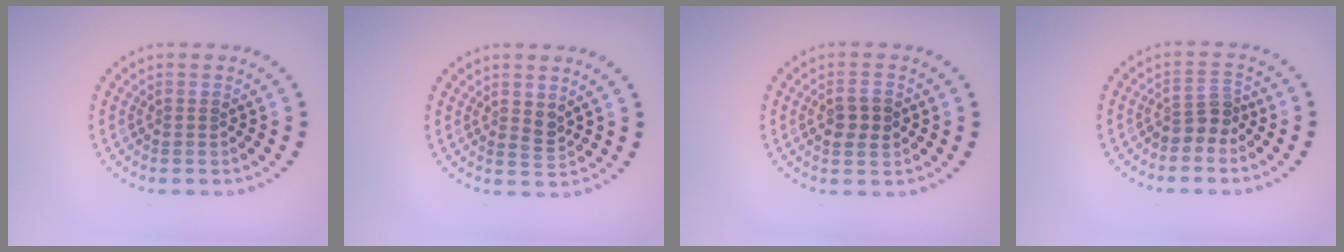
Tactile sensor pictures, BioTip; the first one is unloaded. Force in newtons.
{"total": 1.2, "press": 1.0, "slide": 0.6}
{"total": 2.5, "press": 2.5, "slide": 0.5}
{"total": 2.3, "press": 1.8, "slide": 1.5}